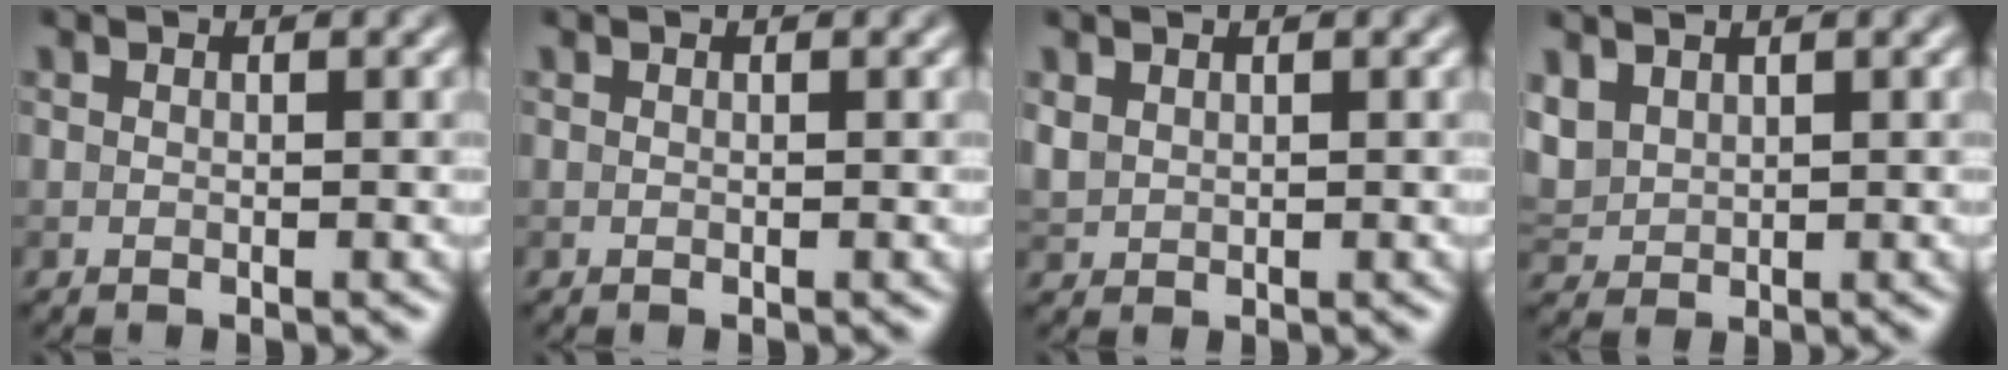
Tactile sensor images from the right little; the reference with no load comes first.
{"total": 0.0}
{"total": 1.2, "force": [0.8, 0.8, 0.4], "torque": [-0.014, 0.000, 0.022]}
{"total": 2.5, "force": [1.6, 1.6, 1.2], "torque": [-0.034, 0.005, 0.038]}